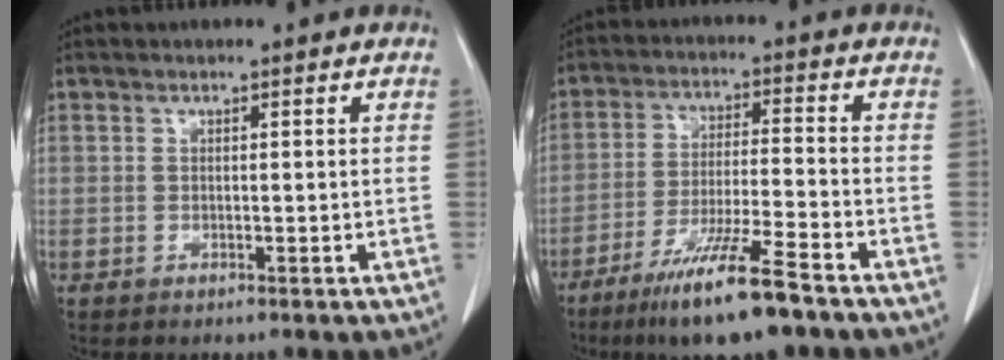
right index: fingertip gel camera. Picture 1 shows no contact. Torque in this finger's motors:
{"motor_torque": [1.26, -0.88, 0.36, 0.17]}